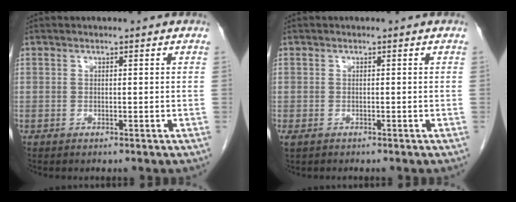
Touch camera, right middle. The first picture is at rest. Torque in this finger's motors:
{"motor_torque": [0.47, -0.27, 0.13, 0.03]}